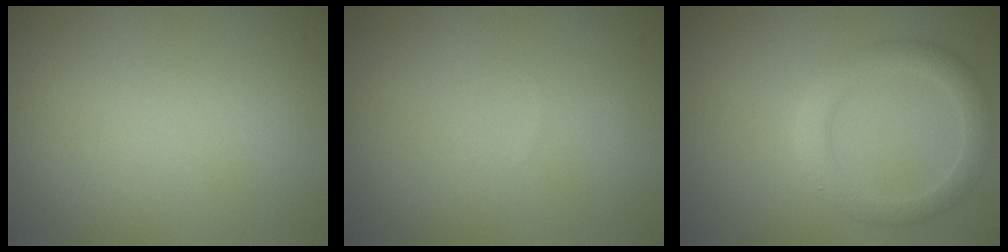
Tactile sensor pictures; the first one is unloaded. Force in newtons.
{"total": 0.0}
{"total": 3.0, "press": 3.0, "slide": 0.1}